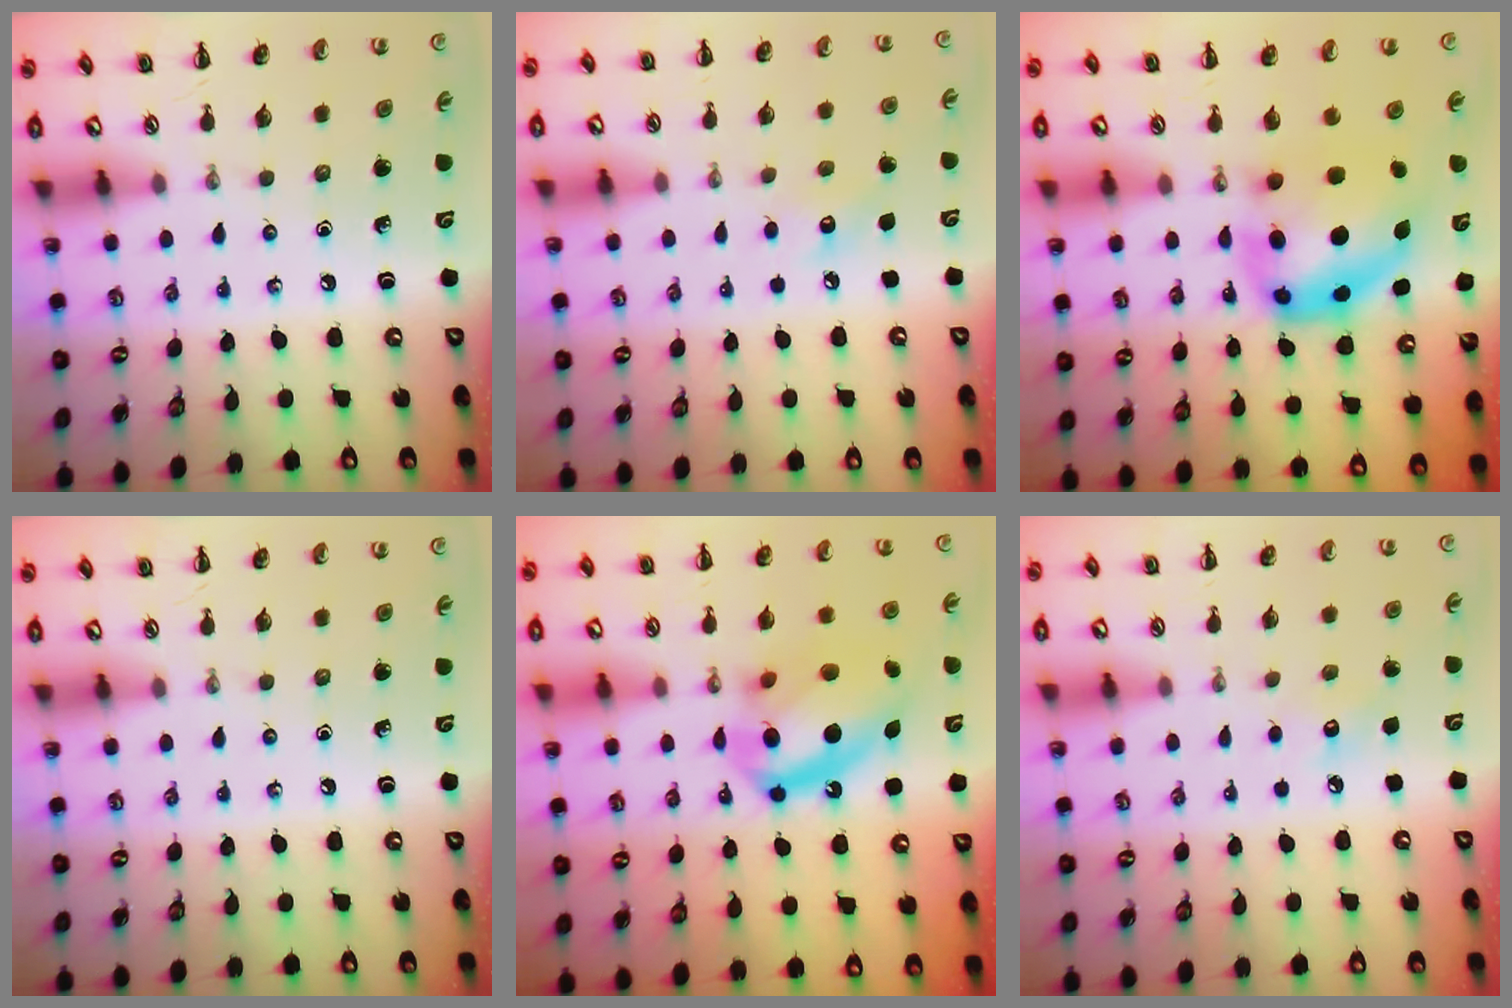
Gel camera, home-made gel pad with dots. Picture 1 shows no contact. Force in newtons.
{"total": 6.3, "press": 6.1, "slide": 1.7}
{"total": 8.5, "press": 8.2, "slide": 2.0}
{"total": 0.0}
{"total": 16.8, "press": 16.4, "slide": 3.5}
{"total": 6.2, "press": 6.0, "slide": 1.6}